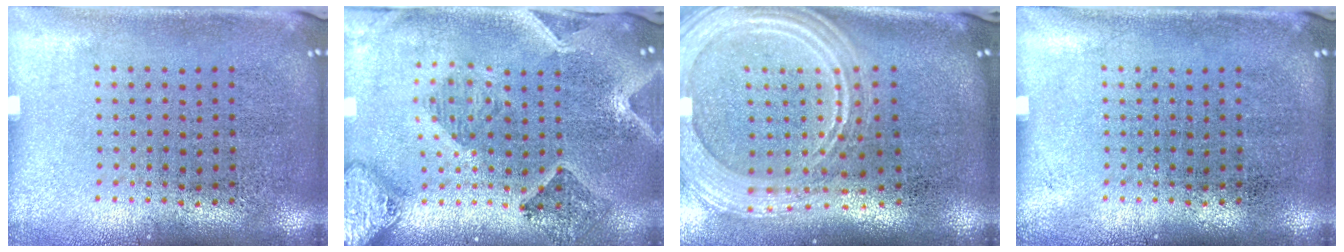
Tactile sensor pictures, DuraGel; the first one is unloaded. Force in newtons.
{"total": 1.8, "press": 1.7, "slide": 0.5}
{"total": 3.0, "press": 2.5, "slide": 1.6}
{"total": 0.0}